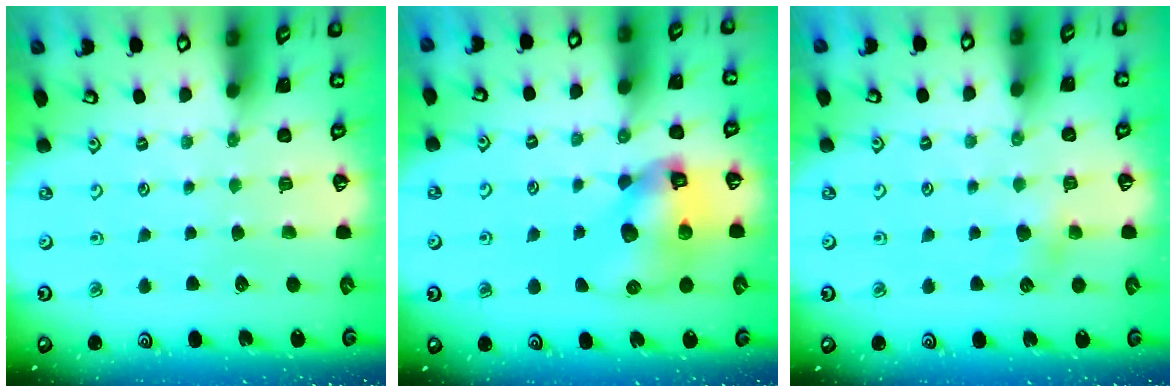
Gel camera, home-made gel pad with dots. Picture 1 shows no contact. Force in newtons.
{"total": 12.2, "press": 12.1, "slide": 1.8}
{"total": 4.8, "press": 4.8, "slide": 0.3}